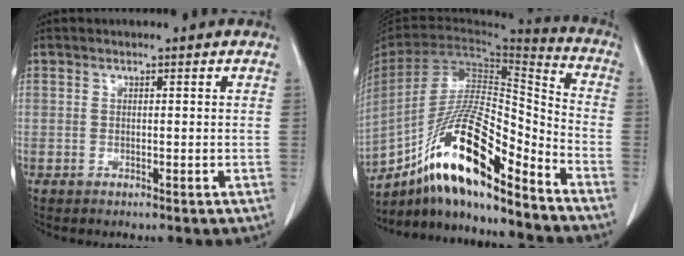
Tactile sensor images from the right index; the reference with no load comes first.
{"total": 19.8, "force": [-13.5, 3.0, 14.2], "torque": [-0.272, -0.004, -0.241]}